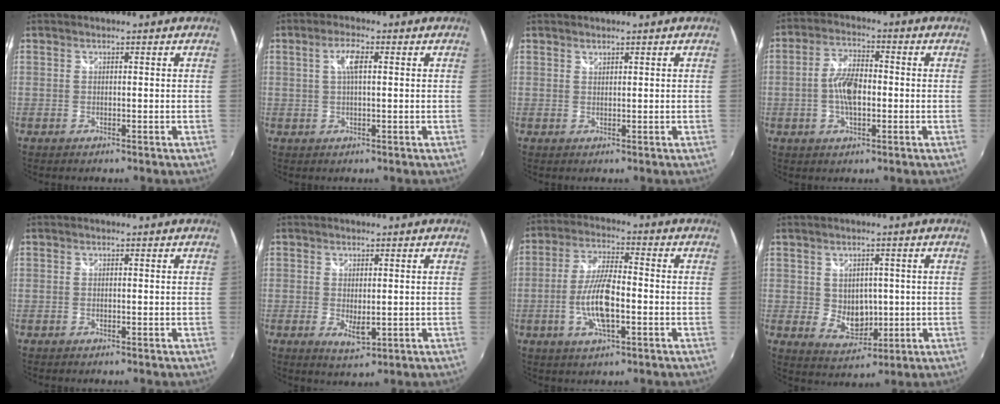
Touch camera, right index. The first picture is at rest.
{"total": 3.6, "force": [0.8, 1.0, 3.3], "torque": [-0.064, 0.006, 0.014]}
{"total": 0.8, "force": [0.7, 0.2, 0.1], "torque": [-0.001, 0.000, 0.013]}
{"total": 7.3, "force": [-1.1, 3.5, 6.3], "torque": [-0.120, 0.008, -0.021]}
{"total": 0.0}
{"total": 3.6, "force": [-0.3, 1.7, 3.2], "torque": [-0.052, -0.011, -0.001]}
{"total": 10.3, "force": [-2.6, 3.2, 9.4], "torque": [-0.191, 0.000, -0.050]}
{"total": 6.4, "force": [0.3, 5.3, 3.6], "torque": [-0.062, -0.004, 0.018]}